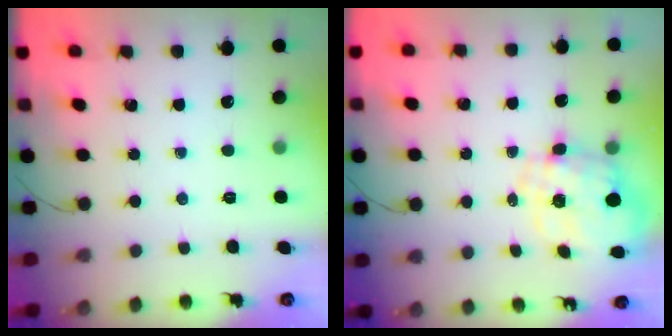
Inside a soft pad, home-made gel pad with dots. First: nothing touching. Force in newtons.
{"total": 4.0, "press": 3.6, "slide": 1.7}